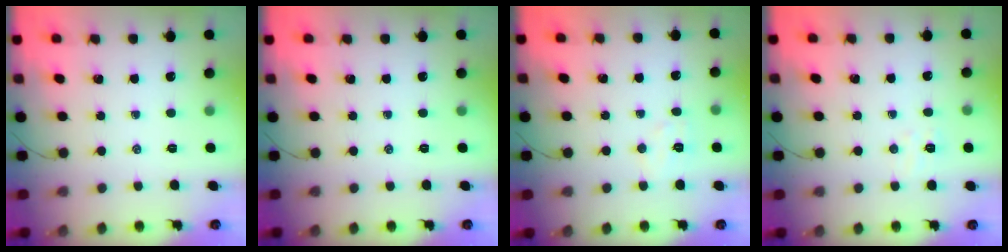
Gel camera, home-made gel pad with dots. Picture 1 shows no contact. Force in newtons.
{"total": 0.0}
{"total": 5.3, "press": 5.2, "slide": 0.9}
{"total": 4.8, "press": 4.7, "slide": 1.1}